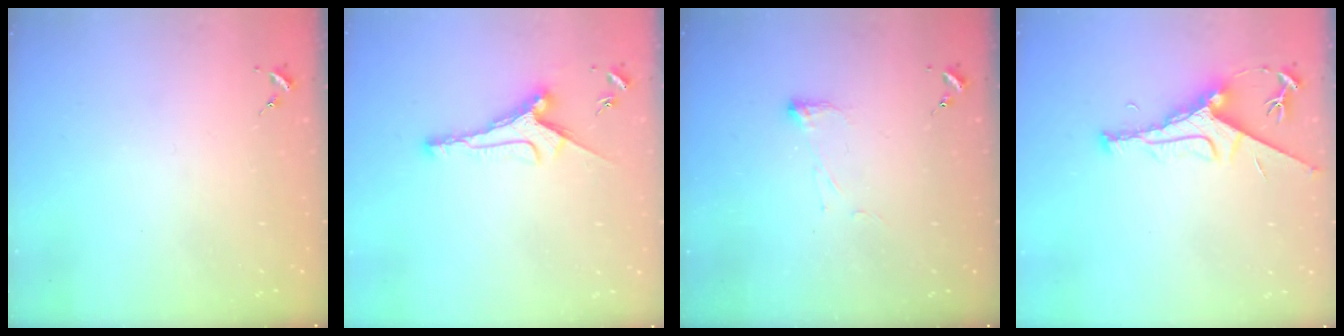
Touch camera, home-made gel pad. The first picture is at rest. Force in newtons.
{"total": 8.7, "press": 8.7, "slide": 0.4}
{"total": 4.0, "press": 3.8, "slide": 0.9}
{"total": 8.4, "press": 8.3, "slide": 1.0}